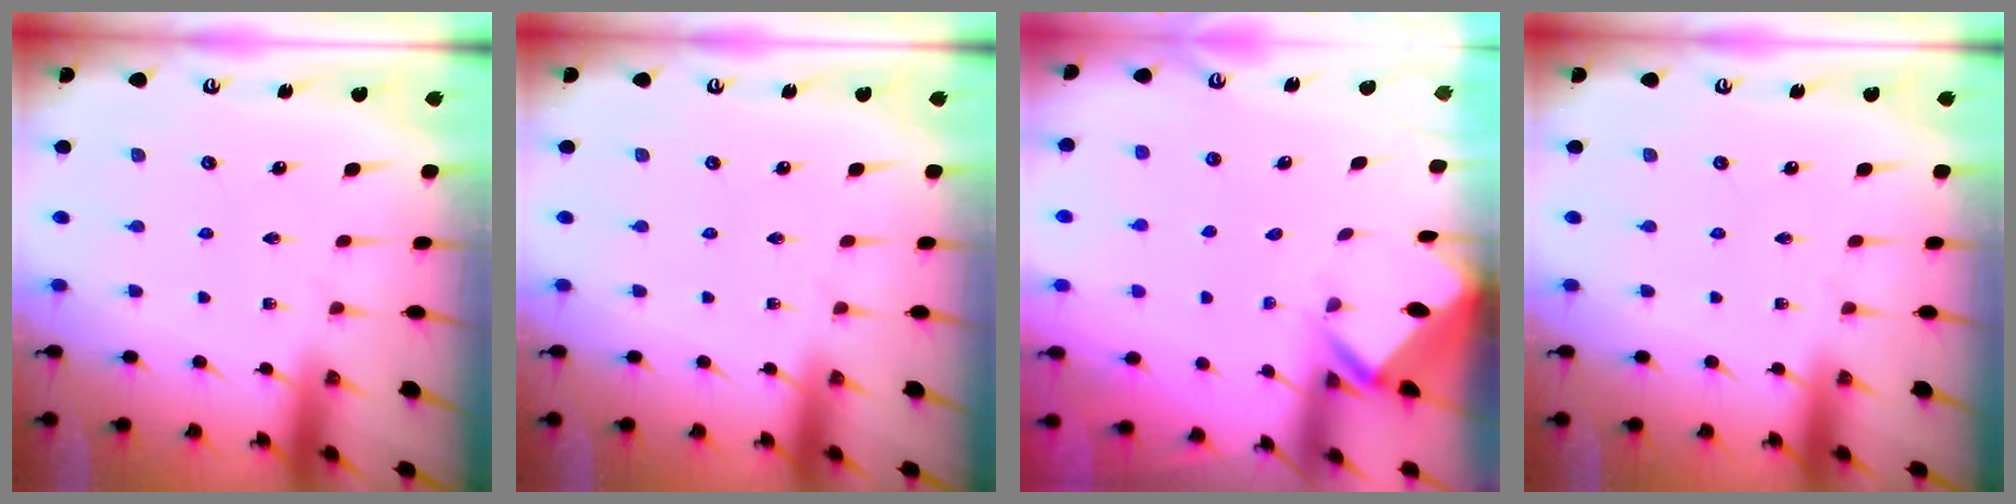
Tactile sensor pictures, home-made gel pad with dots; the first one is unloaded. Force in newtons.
{"total": 0.0}
{"total": 2.9, "press": 2.9, "slide": 0.2}
{"total": 0.0}